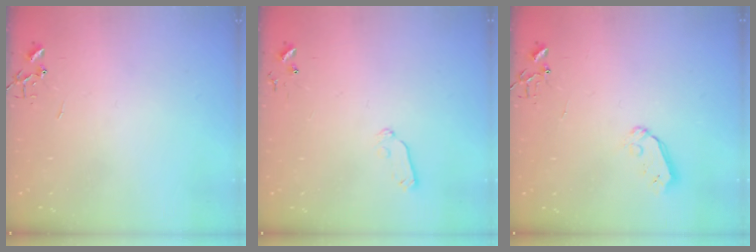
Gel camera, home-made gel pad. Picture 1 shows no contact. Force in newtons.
{"total": 5.9, "press": 5.9, "slide": 0.8}
{"total": 5.2, "press": 5.1, "slide": 0.5}